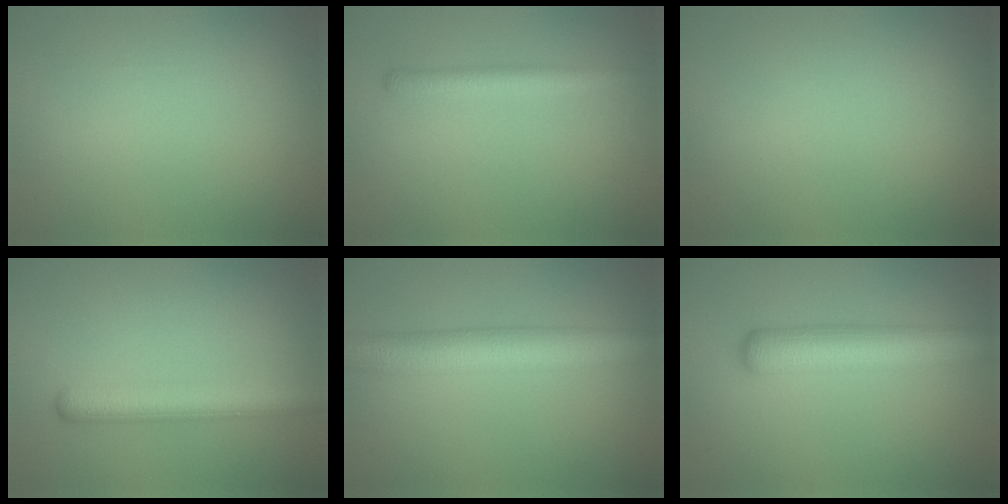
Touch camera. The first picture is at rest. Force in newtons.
{"total": 2.2, "press": 2.2, "slide": 0.0}
{"total": 0.0}
{"total": 4.1, "press": 4.1, "slide": 0.1}
{"total": 6.9, "press": 6.8, "slide": 0.3}
{"total": 5.9, "press": 5.9, "slide": 0.2}